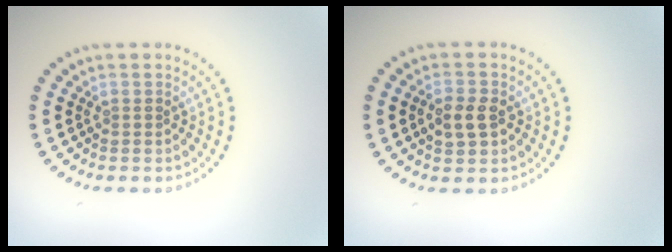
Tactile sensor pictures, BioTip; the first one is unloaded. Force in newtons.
{"total": 2.6, "press": 2.6, "slide": 0.0}